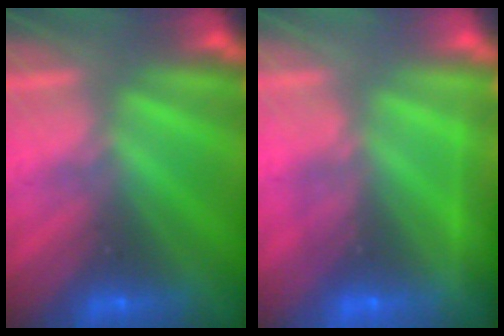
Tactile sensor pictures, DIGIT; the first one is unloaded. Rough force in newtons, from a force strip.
{"total": 2.3}